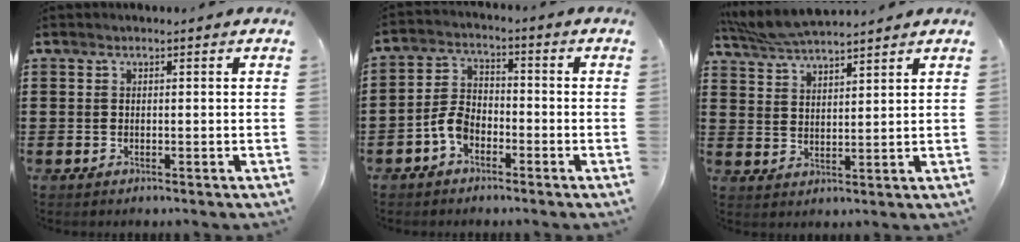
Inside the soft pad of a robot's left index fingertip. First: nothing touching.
{"total": 4.9, "force": [-2.7, 3.0, 2.9], "torque": [-0.081, 0.004, -0.059]}
{"total": 5.1, "force": [5.0, 0.3, 1.1], "torque": [-0.040, -0.017, 0.091]}